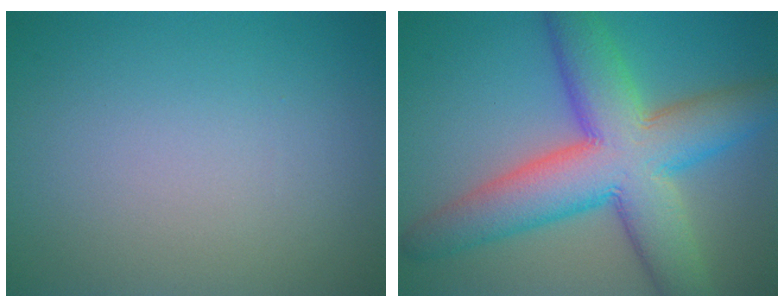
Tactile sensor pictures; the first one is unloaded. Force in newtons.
{"total": 11.4, "press": 11.4, "slide": 0.2}